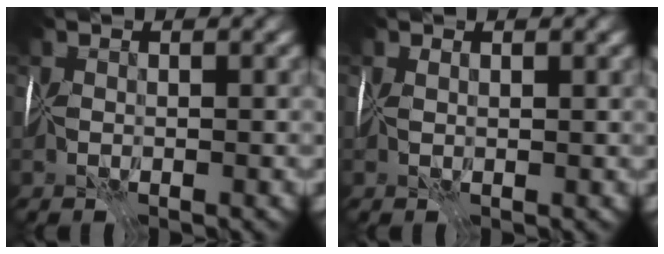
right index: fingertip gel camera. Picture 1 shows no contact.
{"total": 0.9, "force": [0.7, -0.4, -0.3], "torque": [0.009, 0.002, 0.019]}